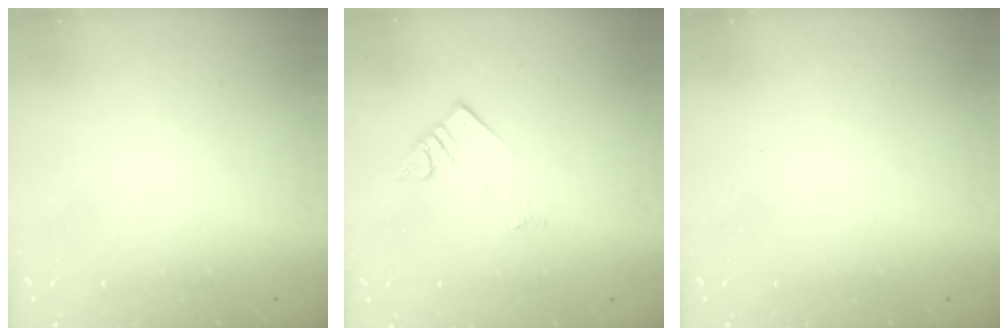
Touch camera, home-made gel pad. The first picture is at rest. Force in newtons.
{"total": 4.1, "press": 4.1, "slide": 0.3}
{"total": 0.0}